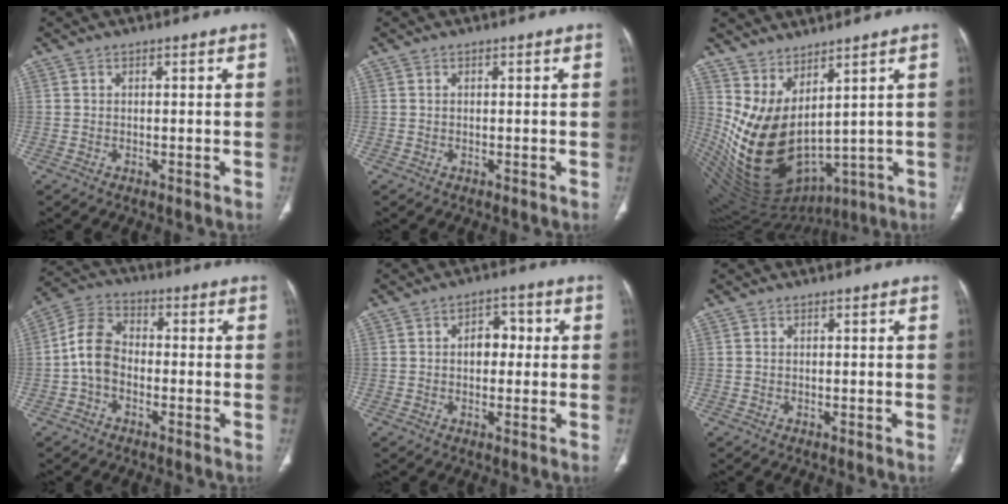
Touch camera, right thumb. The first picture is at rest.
{"total": 0.0}
{"total": 14.6, "force": [4.5, 7.2, 11.8], "torque": [-0.202, -0.053, 0.121]}
{"total": 7.9, "force": [-1.7, 5.6, 5.3], "torque": [-0.089, 0.031, -0.046]}
{"total": 5.0, "force": [0.4, 3.5, 3.6], "torque": [-0.028, 0.015, 0.000]}
{"total": 0.0}